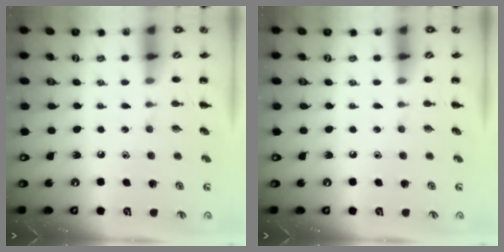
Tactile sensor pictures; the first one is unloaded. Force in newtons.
{"total": 0.0}